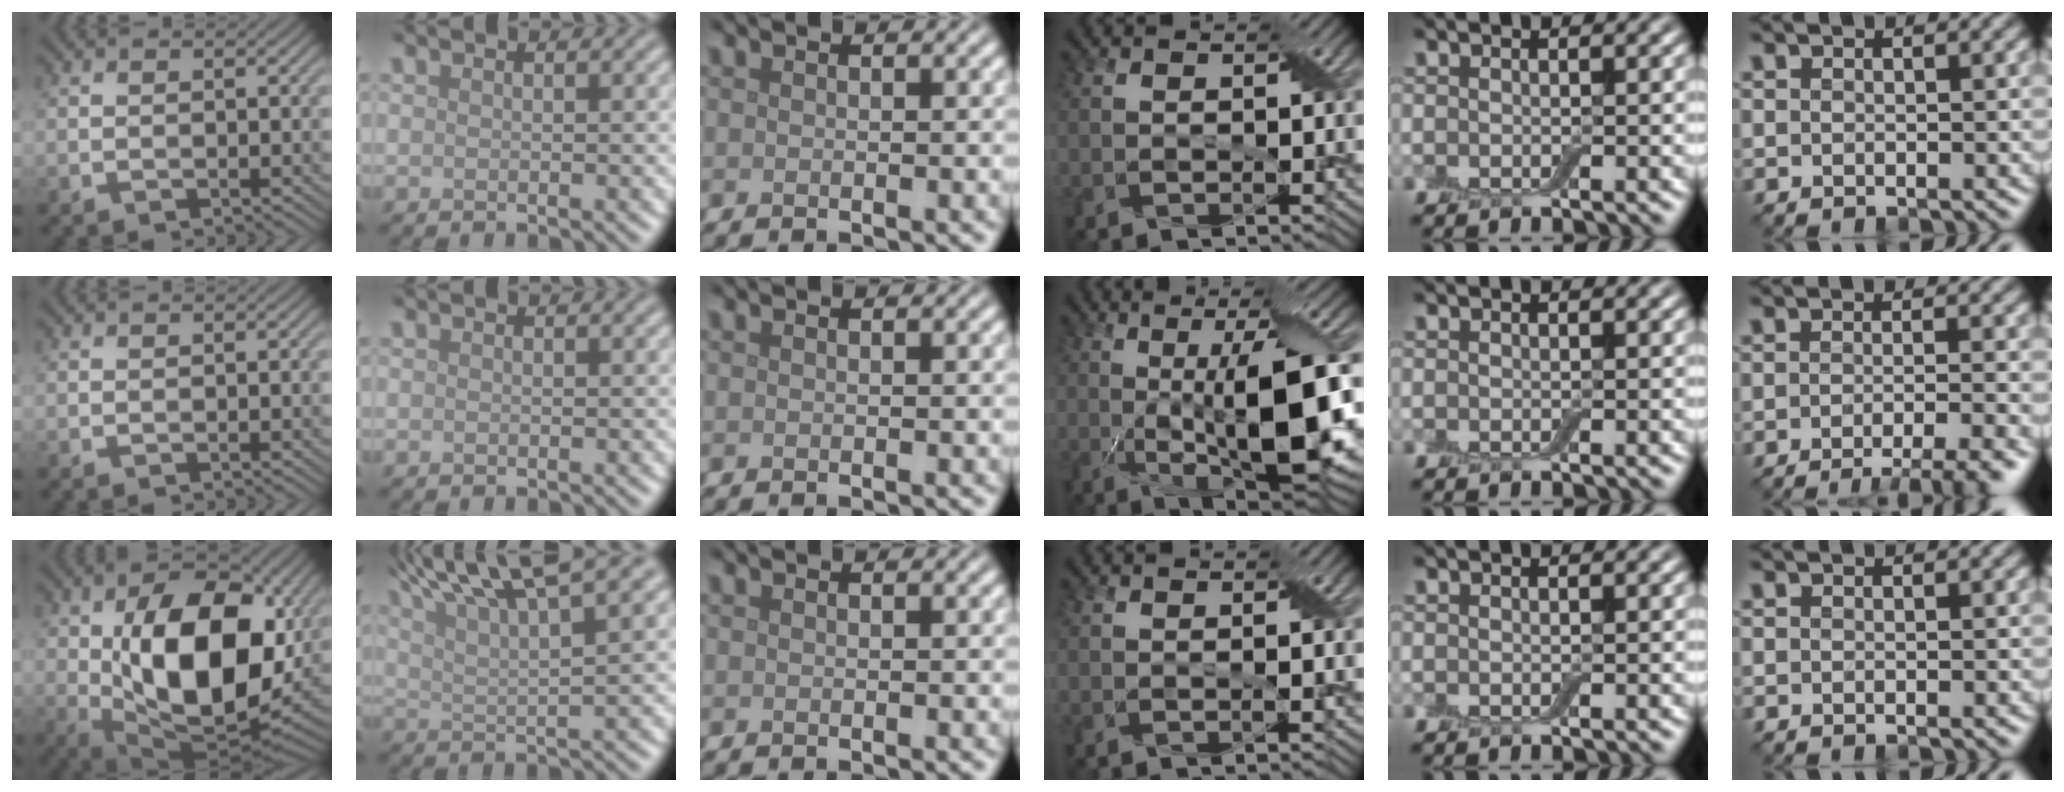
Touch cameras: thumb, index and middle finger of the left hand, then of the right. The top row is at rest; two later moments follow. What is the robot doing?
{"motion": "extract", "object": "airpods case & airpods"}